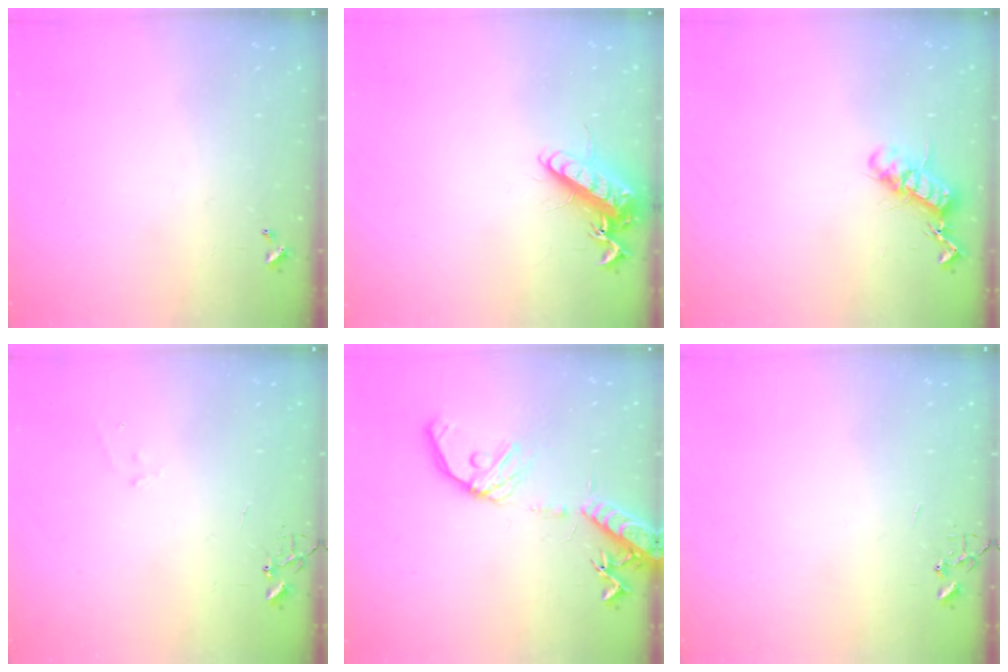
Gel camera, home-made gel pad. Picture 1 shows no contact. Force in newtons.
{"total": 14.3, "press": 14.1, "slide": 2.1}
{"total": 12.5, "press": 12.5, "slide": 0.6}
{"total": 5.6, "press": 5.6, "slide": 0.7}
{"total": 16.3, "press": 16.0, "slide": 3.2}
{"total": 0.0}